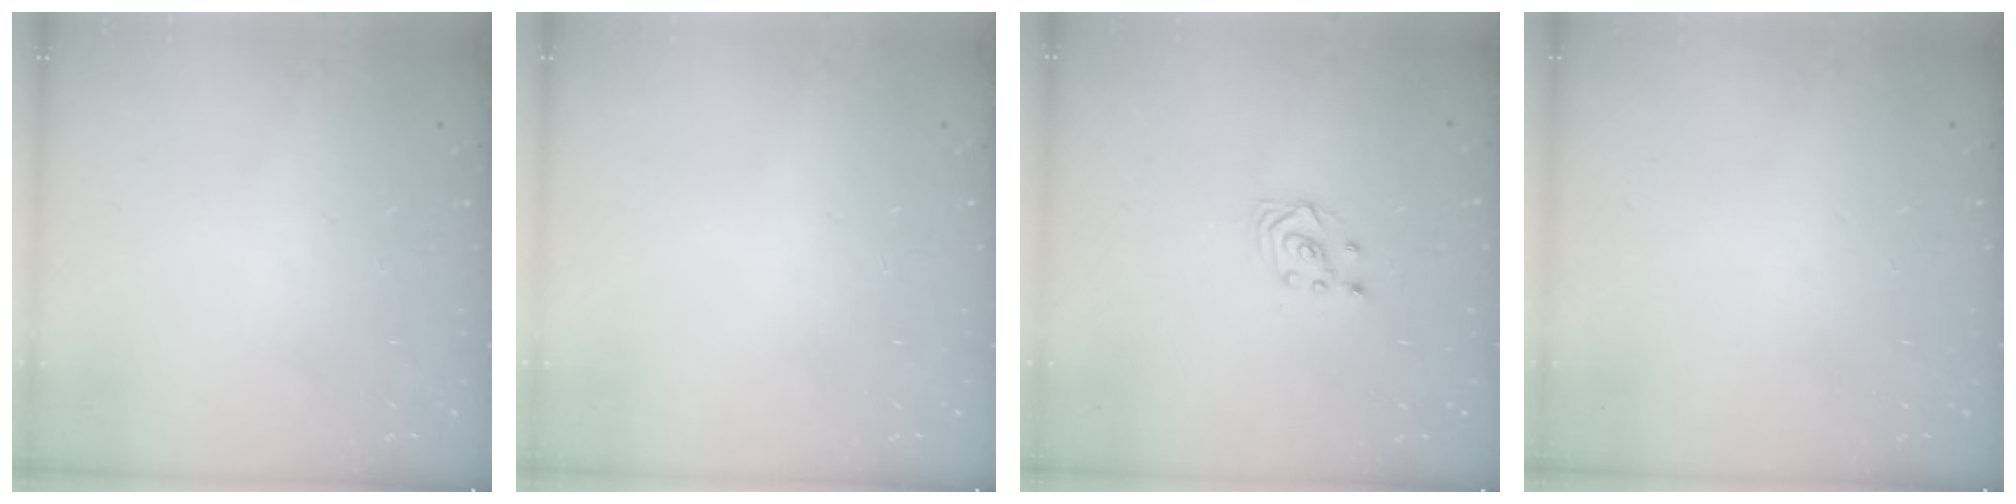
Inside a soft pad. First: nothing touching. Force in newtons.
{"total": 0.0}
{"total": 3.4, "press": 3.4, "slide": 0.5}
{"total": 0.0}